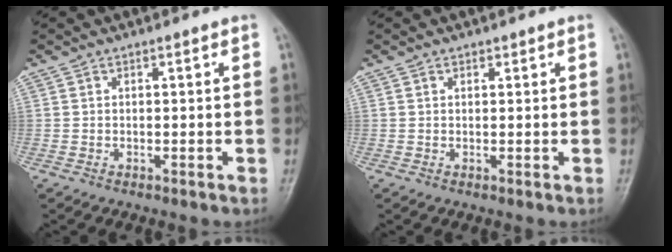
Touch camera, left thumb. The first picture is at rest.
{"total": 0.7, "force": [0.5, 0.4, 0.1], "torque": [0.004, -0.003, 0.005]}